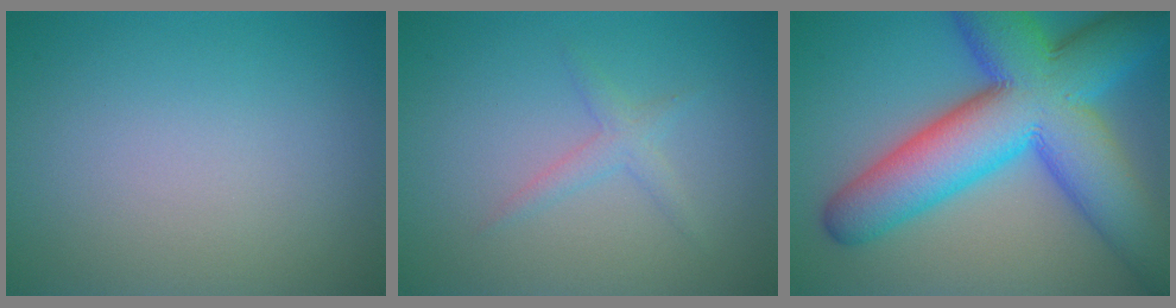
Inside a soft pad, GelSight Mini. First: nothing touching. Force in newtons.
{"total": 1.4, "press": 1.4, "slide": 0.1}
{"total": 14.6, "press": 14.5, "slide": 0.3}